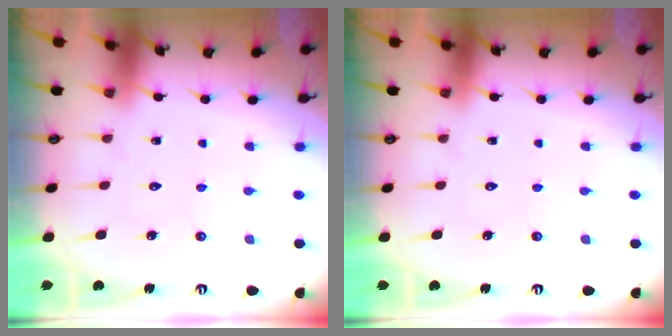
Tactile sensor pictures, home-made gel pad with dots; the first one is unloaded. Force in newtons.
{"total": 0.0}